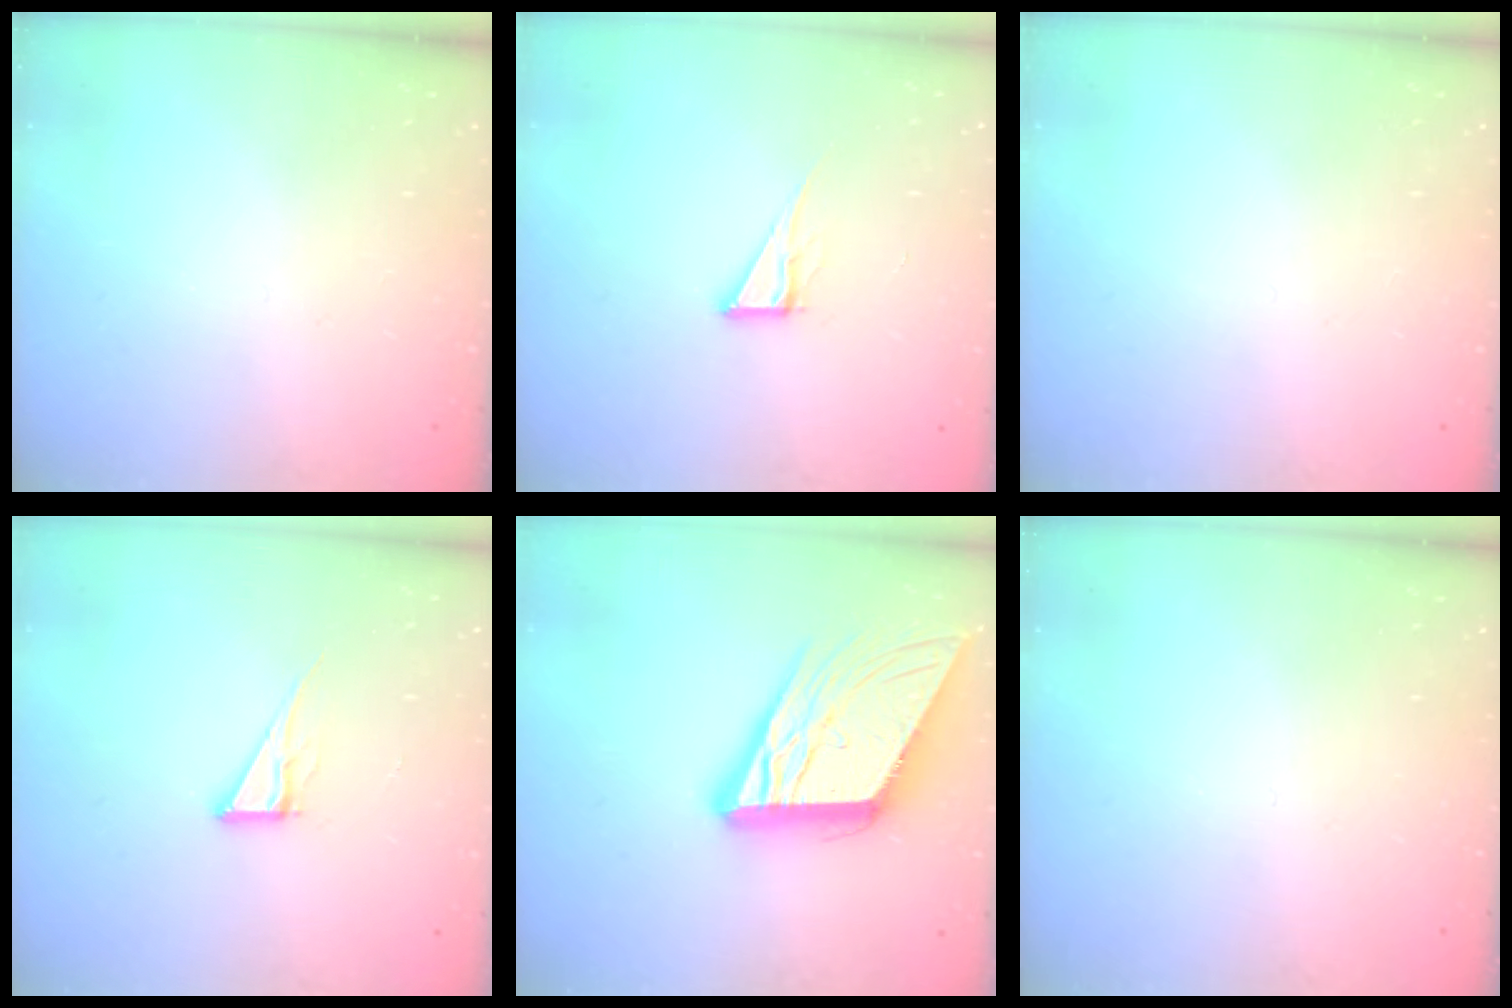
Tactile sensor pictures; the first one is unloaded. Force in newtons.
{"total": 6.1, "press": 6.1, "slide": 0.4}
{"total": 0.0}
{"total": 6.8, "press": 6.8, "slide": 0.2}
{"total": 18.0, "press": 17.6, "slide": 3.8}
{"total": 0.0}